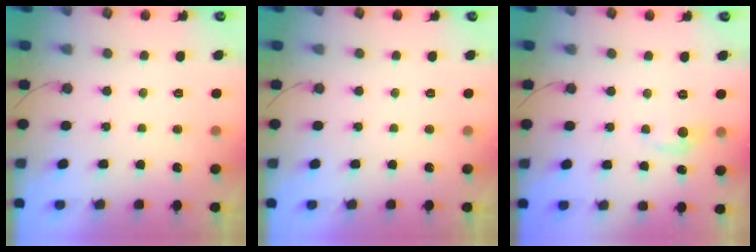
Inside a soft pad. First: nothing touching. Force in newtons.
{"total": 0.0}
{"total": 5.0, "press": 4.9, "slide": 0.8}